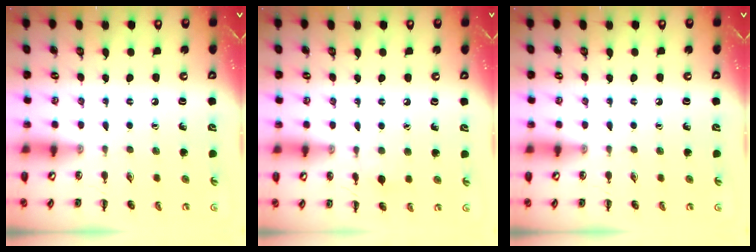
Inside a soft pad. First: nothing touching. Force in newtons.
{"total": 4.7, "press": 4.4, "slide": 1.8}
{"total": 0.0}